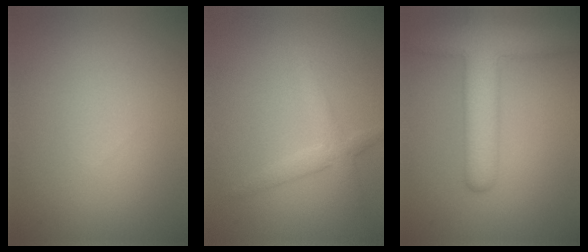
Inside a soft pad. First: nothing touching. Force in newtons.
{"total": 2.4, "press": 2.4, "slide": 0.1}
{"total": 7.4, "press": 7.4, "slide": 0.4}